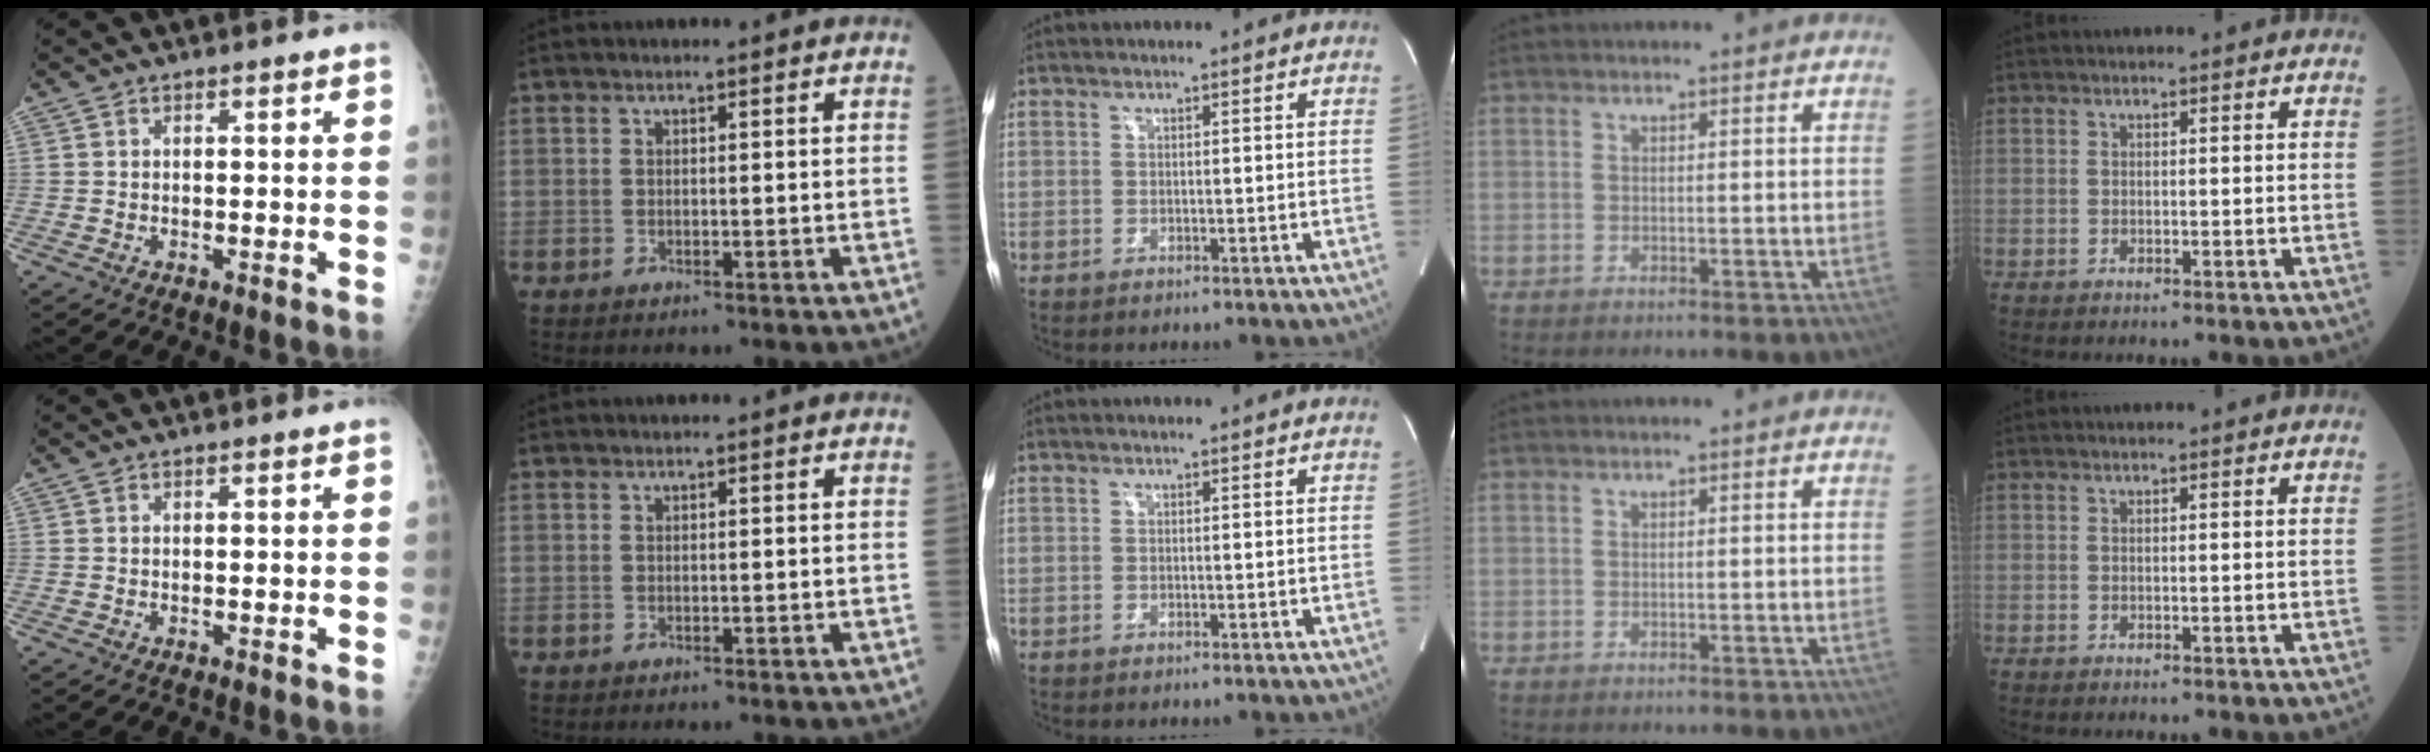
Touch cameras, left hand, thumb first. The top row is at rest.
{}